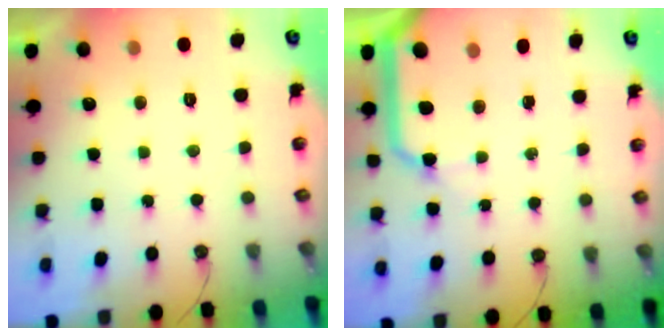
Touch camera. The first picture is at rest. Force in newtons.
{"total": 11.9, "press": 11.8, "slide": 1.9}